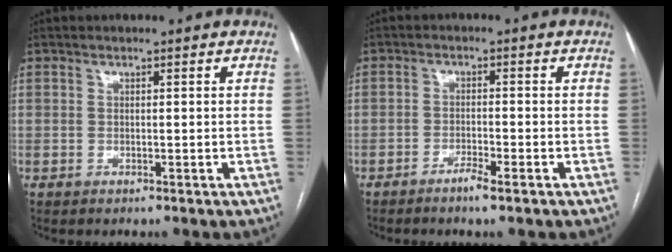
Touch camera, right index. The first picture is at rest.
{"total": 2.7, "force": [-1.9, 0.2, 1.9], "torque": [-0.034, 0.001, -0.034]}